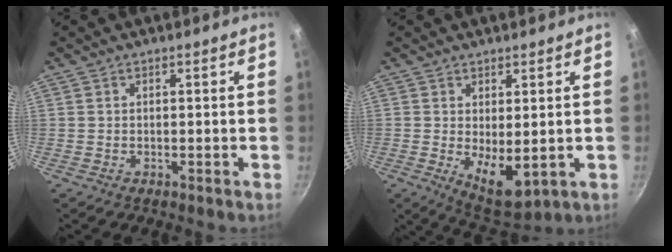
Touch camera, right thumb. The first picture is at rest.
{"total": 8.0, "force": [0.0, 3.6, 7.1], "torque": [-0.090, -0.023, 0.018]}